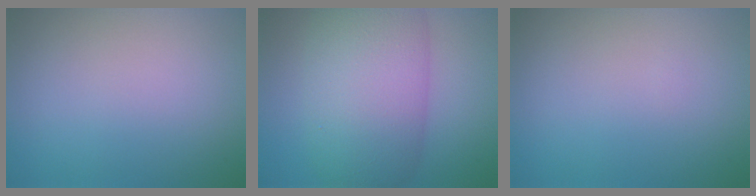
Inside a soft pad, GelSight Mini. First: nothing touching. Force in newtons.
{"total": 10.7, "press": 10.7, "slide": 0.3}
{"total": 0.0}